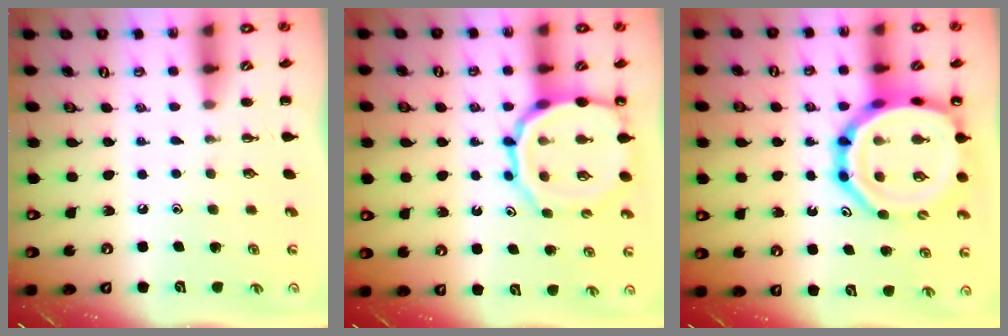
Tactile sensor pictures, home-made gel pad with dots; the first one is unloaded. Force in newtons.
{"total": 14.6, "press": 14.4, "slide": 2.3}
{"total": 22.1, "press": 21.6, "slide": 4.2}